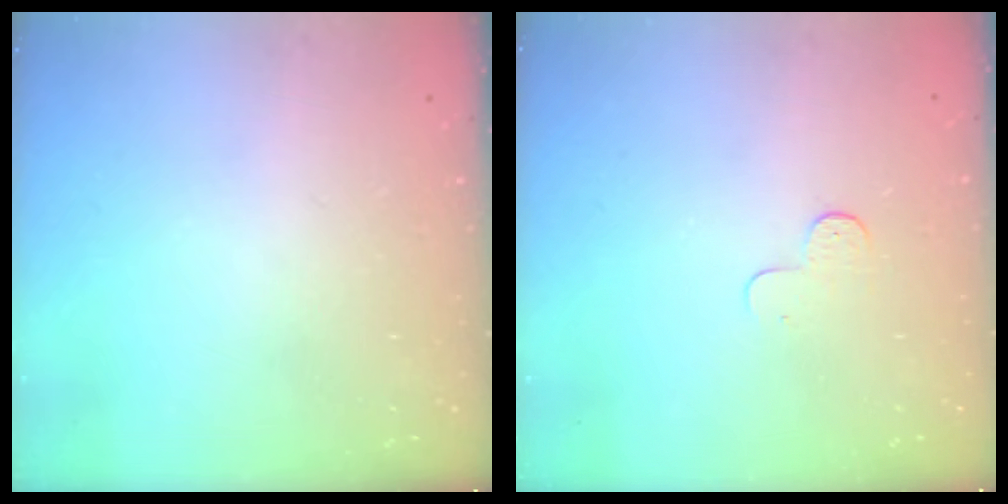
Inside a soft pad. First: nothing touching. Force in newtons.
{"total": 3.2, "press": 3.2, "slide": 0.3}